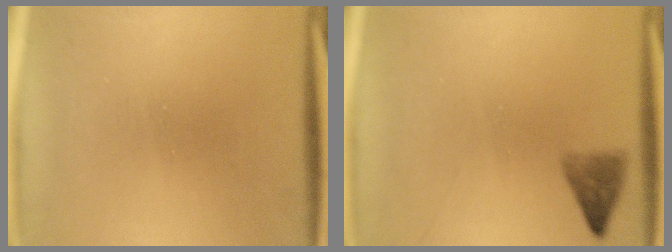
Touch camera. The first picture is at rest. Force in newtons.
{"total": 2.0}